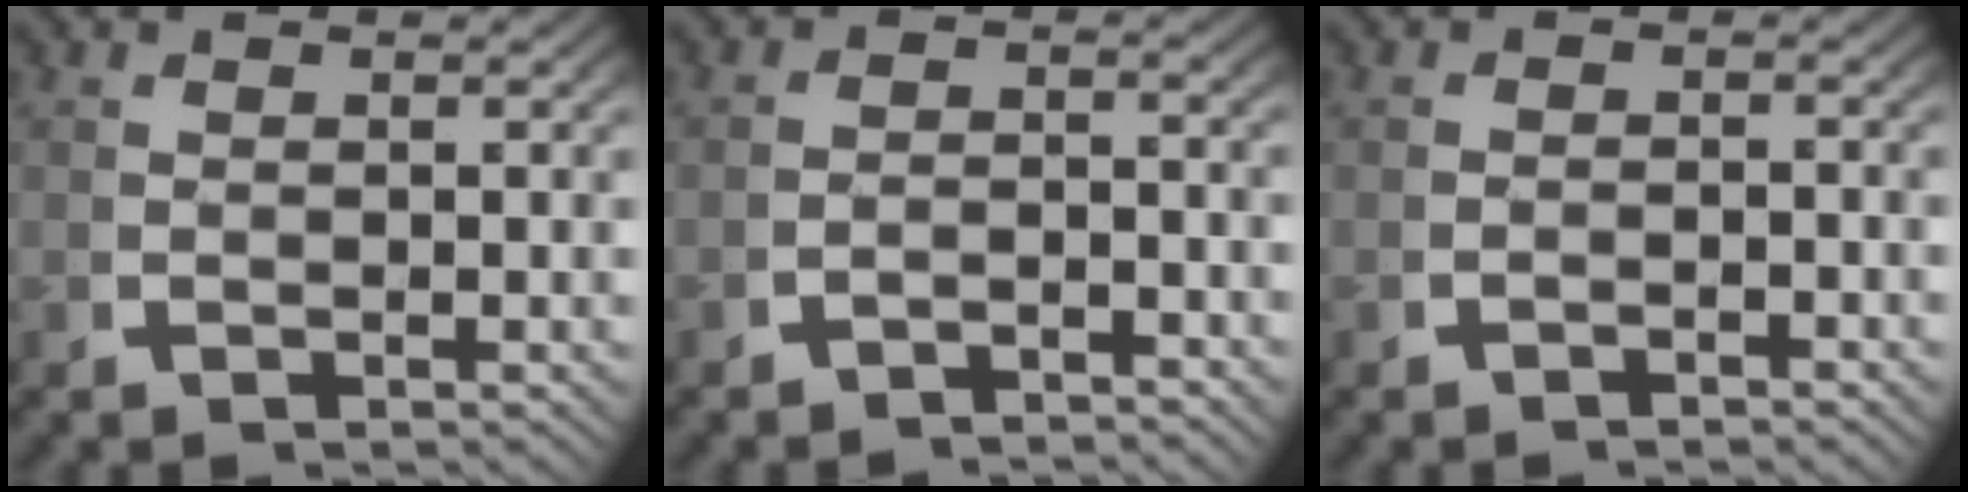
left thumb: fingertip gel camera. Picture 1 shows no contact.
{"total": 2.5, "force": [-2.4, 0.4, 0.4], "torque": [-0.003, -0.006, -0.041]}
{"total": 1.3, "force": [-1.3, 0.2, 0.2], "torque": [-0.002, -0.003, -0.021]}